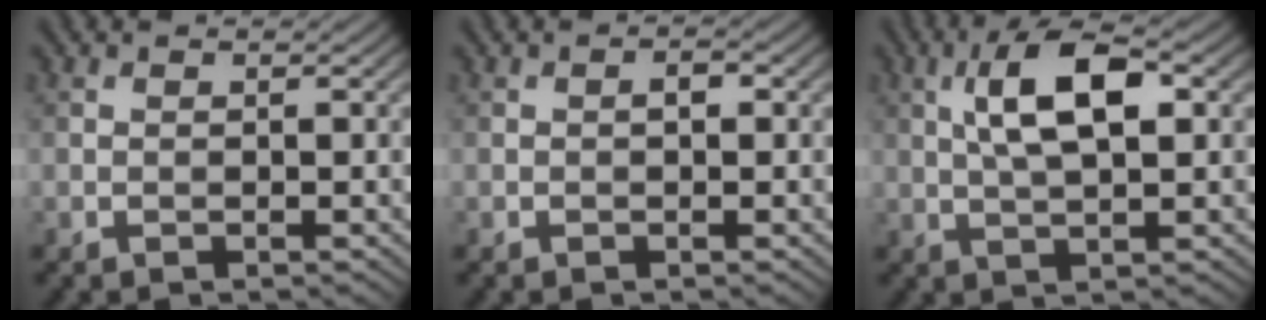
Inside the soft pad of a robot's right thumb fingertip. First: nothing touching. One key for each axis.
{"total": 1.0, "fx": -0.1, "fy": 0.5, "fz": 0.9, "tx": -0.013, "ty": 0.004, "tz": -0.003}
{"total": 7.7, "fx": 1.8, "fy": 2.8, "fz": 6.9, "tx": -0.135, "ty": 0.013, "tz": 0.029}